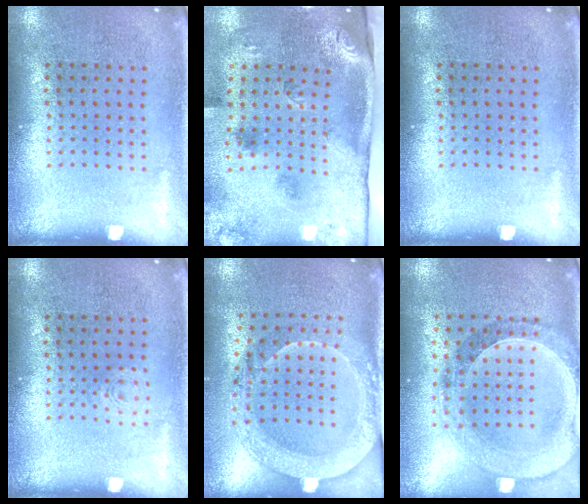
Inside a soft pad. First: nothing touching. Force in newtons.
{"total": 3.5, "press": 2.2, "slide": 2.8}
{"total": 0.0}
{"total": 0.8, "press": 0.8, "slide": 0.2}
{"total": 2.1, "press": 2.1, "slide": 0.4}
{"total": 1.5, "press": 1.4, "slide": 0.4}